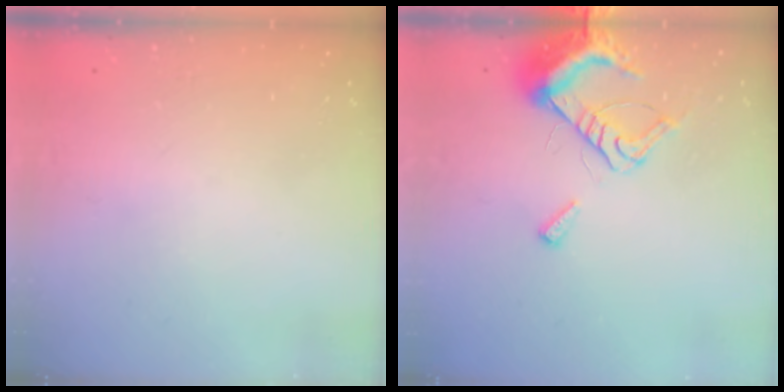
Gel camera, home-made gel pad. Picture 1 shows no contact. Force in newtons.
{"total": 8.0, "press": 8.0, "slide": 0.9}